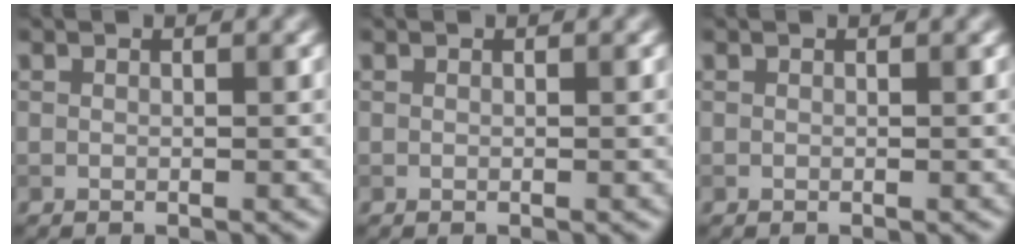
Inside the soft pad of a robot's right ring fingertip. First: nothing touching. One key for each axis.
{"total": 0.0}
{"total": 0.0}